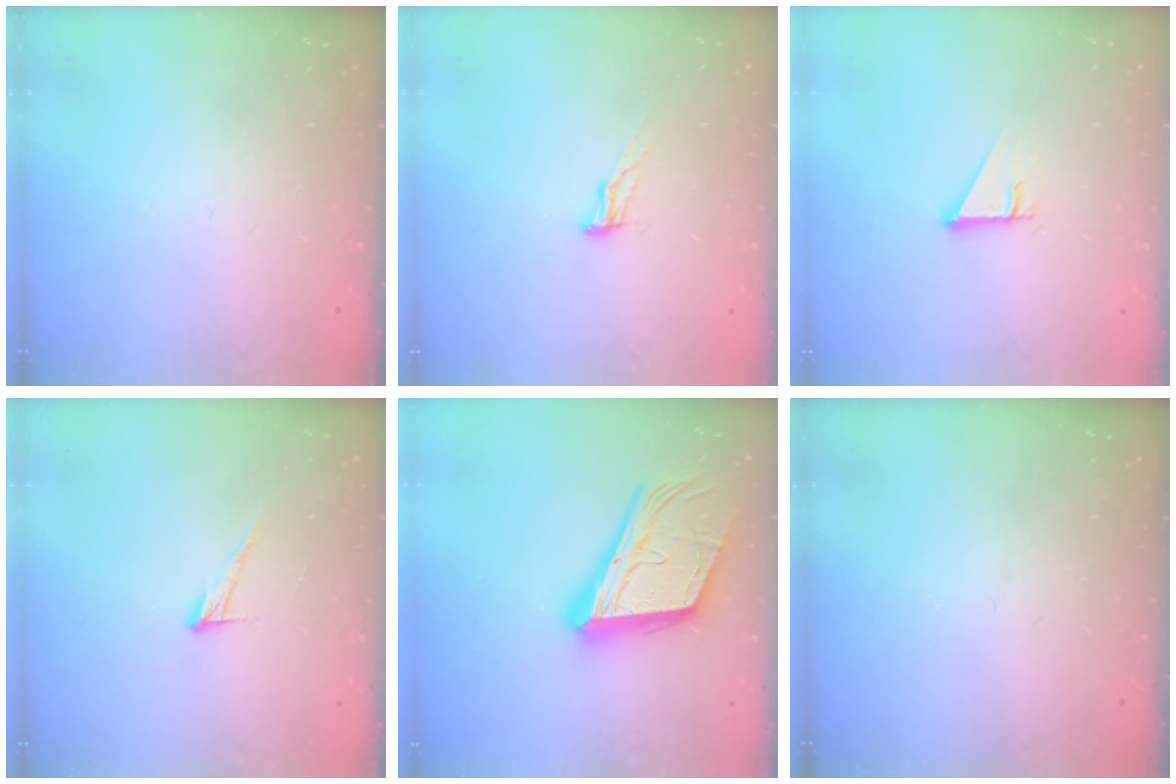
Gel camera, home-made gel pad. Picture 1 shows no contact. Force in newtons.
{"total": 6.9, "press": 6.9, "slide": 0.9}
{"total": 2.5, "press": 2.5, "slide": 0.2}
{"total": 6.6, "press": 6.6, "slide": 0.3}
{"total": 23.2, "press": 22.8, "slide": 3.7}
{"total": 0.0}